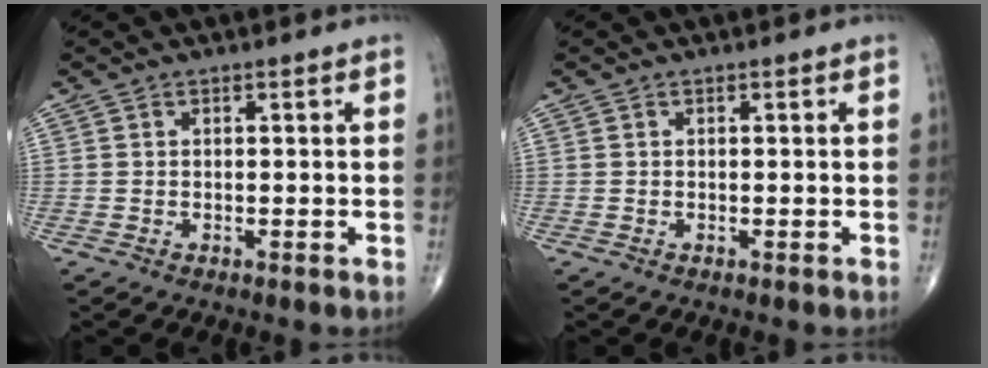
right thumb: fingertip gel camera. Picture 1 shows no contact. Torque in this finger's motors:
{"motor_torque": [0.00, 0.00, 0.00, 0.00, 0.00]}